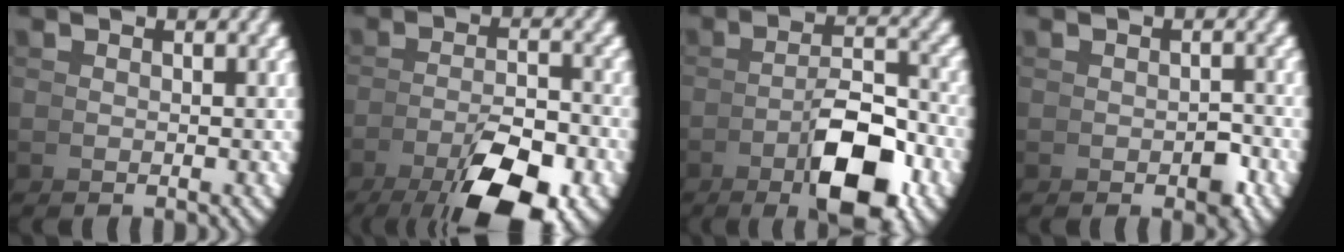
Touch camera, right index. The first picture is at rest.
{"total": 9.7, "force": [-4.2, 3.6, 7.9], "torque": [-0.108, -0.027, -0.052]}
{"total": 8.0, "force": [-2.6, 2.7, 7.1], "torque": [-0.094, -0.017, -0.036]}
{"total": 1.6, "force": [-0.8, 0.8, 1.0], "torque": [-0.004, 0.002, -0.017]}